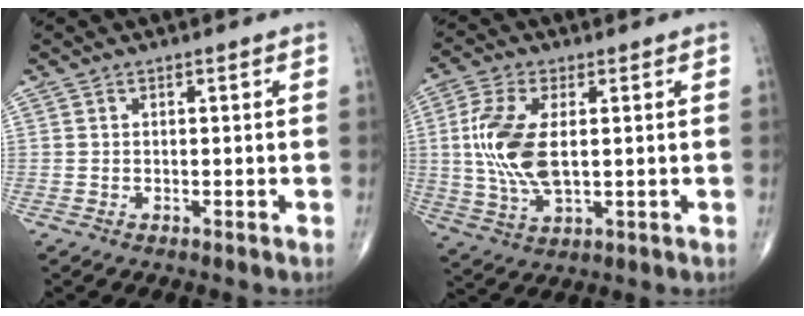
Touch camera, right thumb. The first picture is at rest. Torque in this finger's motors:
{"motor_torque": [0.46, 2.32, 1.48, 0.15, 0.19]}